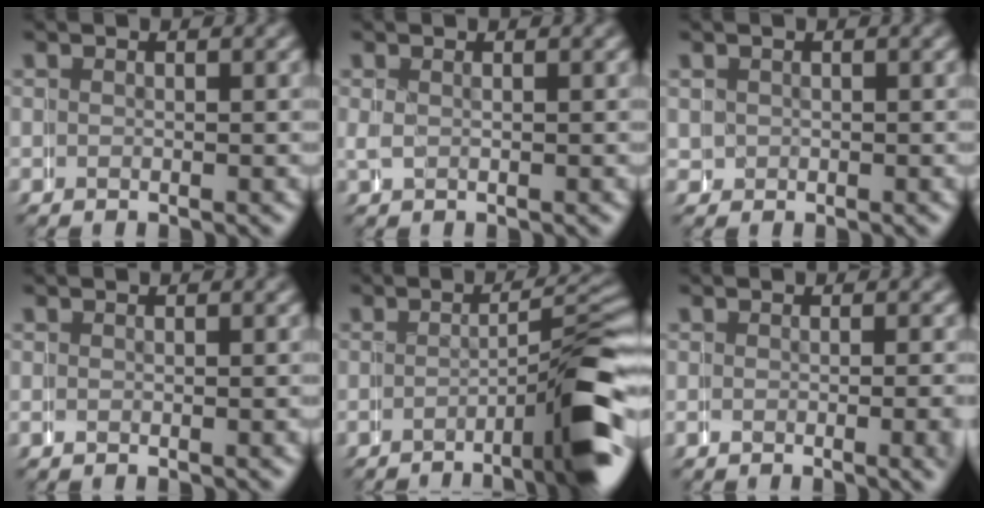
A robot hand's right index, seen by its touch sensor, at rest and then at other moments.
{"total": 1.0, "force": [0.4, 0.8, 0.5], "torque": [-0.013, 0.000, 0.010]}
{"total": 0.9, "force": [0.3, 0.9, -0.2], "torque": [0.005, 0.002, 0.009]}
{"total": 0.0}
{"total": 8.0, "force": [-3.5, 2.0, 6.9], "torque": [-0.078, 0.011, -0.056]}
{"total": 2.3, "force": [-0.5, 0.5, 2.2], "torque": [-0.019, 0.005, -0.013]}